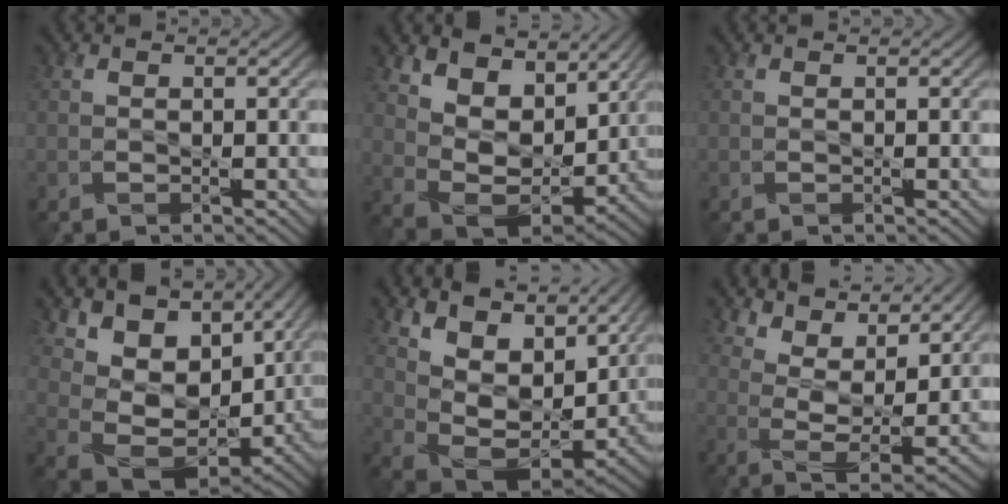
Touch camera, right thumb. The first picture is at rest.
{"total": 9.8, "force": [5.2, 6.0, 5.7], "torque": [-0.129, -0.001, 0.088]}
{"total": 0.0}
{"total": 10.7, "force": [3.3, 7.5, 6.8], "torque": [-0.128, -0.003, 0.065]}
{"total": 10.8, "force": [6.0, 6.0, 6.7], "torque": [-0.151, 0.005, 0.104]}
{"total": 7.7, "force": [6.2, 1.6, 4.3], "torque": [-0.090, -0.018, 0.117]}